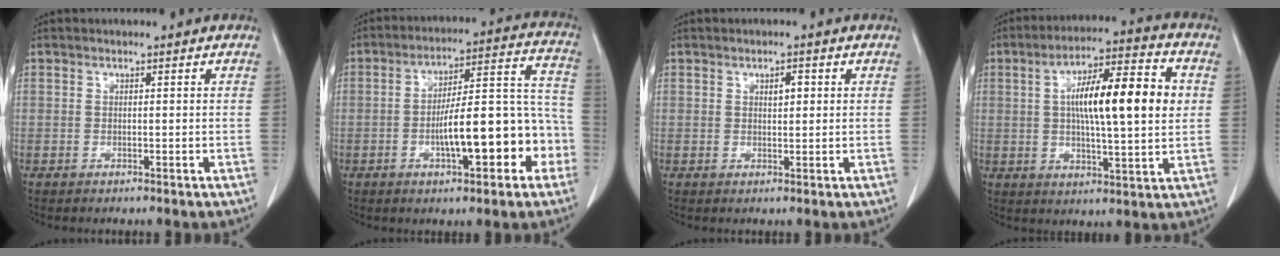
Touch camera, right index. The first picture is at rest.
{"total": 15.8, "force": [-4.9, 4.4, 14.4], "torque": [-0.204, 0.043, -0.068]}
{"total": 2.1, "force": [0.7, 0.9, 1.8], "torque": [-0.031, 0.001, 0.013]}
{"total": 16.3, "force": [2.3, 3.1, 15.8], "torque": [-0.262, 0.025, 0.033]}